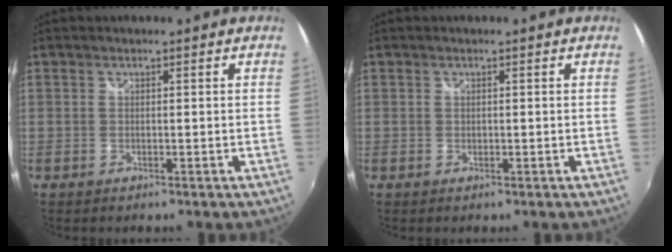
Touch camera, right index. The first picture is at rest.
{"total": 0.0}